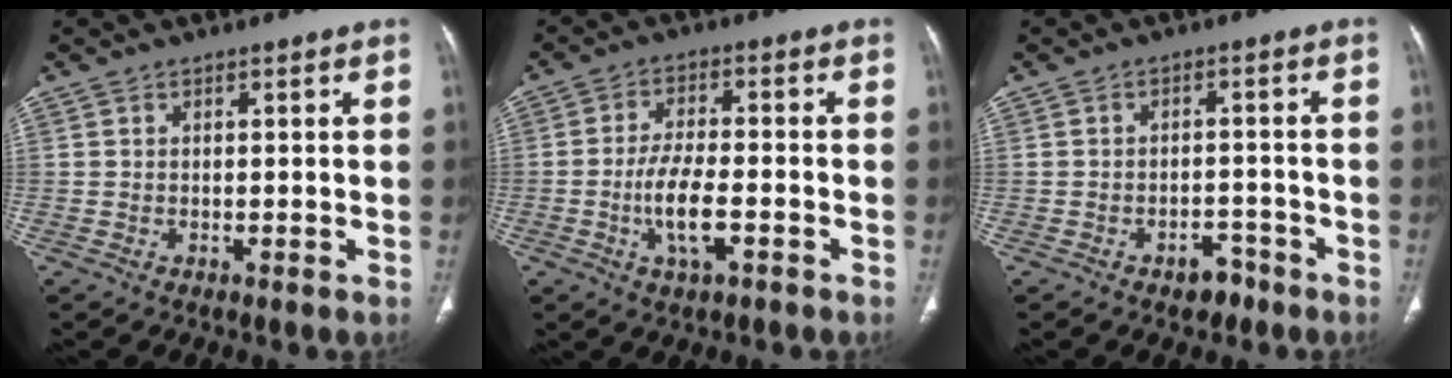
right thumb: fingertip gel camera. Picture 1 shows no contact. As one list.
[{"total": 7.7, "force": [-2.7, 2.9, 6.6], "torque": [-0.127, 0.013, -0.048]}, {"total": 3.9, "force": [-2.6, 2.4, 1.6], "torque": [-0.010, 0.023, -0.031]}]